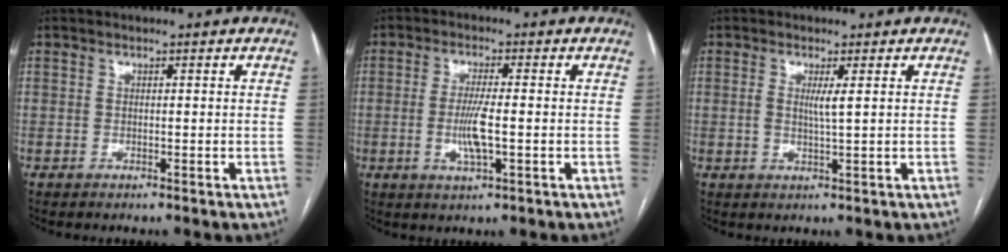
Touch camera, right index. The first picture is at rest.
{"total": 5.4, "force": [-1.0, 0.6, 5.3], "torque": [-0.111, -0.009, -0.017]}
{"total": 2.3, "force": [0.5, -0.1, 2.3], "torque": [-0.050, -0.003, 0.009]}